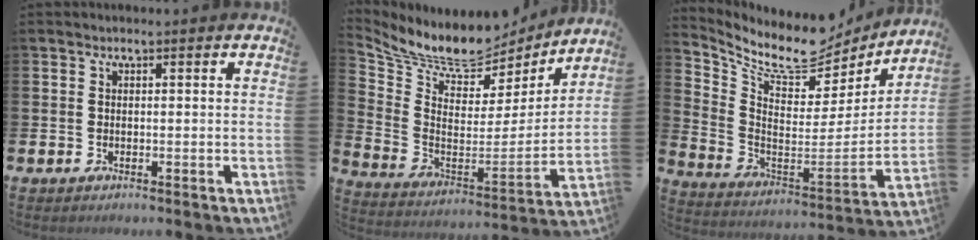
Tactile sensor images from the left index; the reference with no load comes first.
{"total": 9.1, "force": [8.4, 2.5, 2.2], "torque": [-0.081, -0.063, 0.140]}
{"total": 9.3, "force": [8.2, 3.0, 3.2], "torque": [-0.096, -0.067, 0.137]}